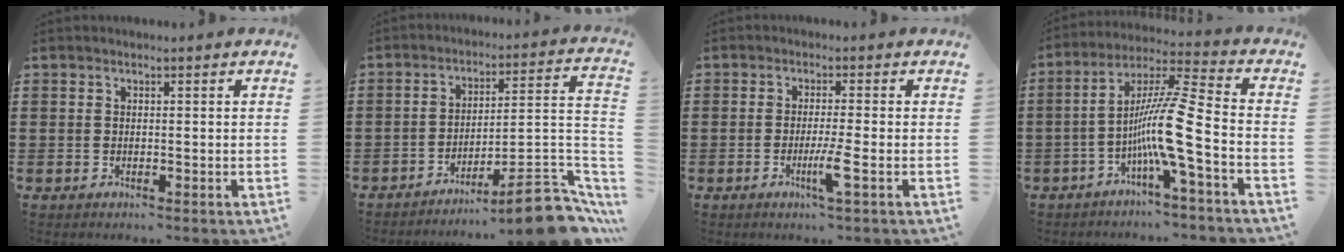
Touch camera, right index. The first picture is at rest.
{"total": 10.9, "force": [-8.3, 1.1, 7.0], "torque": [-0.088, 0.015, -0.153]}
{"total": 4.1, "force": [-1.5, -0.3, 3.8], "torque": [-0.071, -0.017, -0.030]}
{"total": 10.9, "force": [-4.1, -0.7, 10.1], "torque": [-0.204, -0.016, -0.089]}